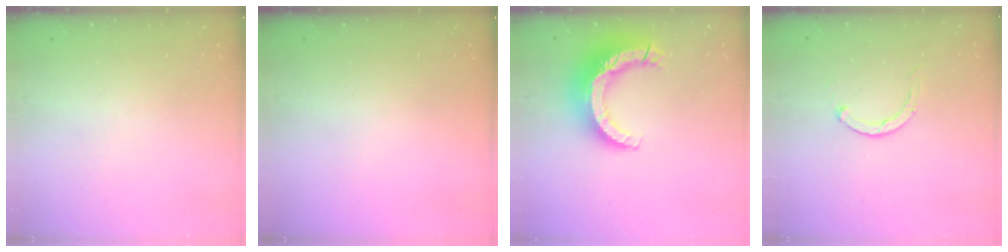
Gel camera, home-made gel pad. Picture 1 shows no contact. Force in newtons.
{"total": 0.0}
{"total": 14.0, "press": 13.9, "slide": 1.3}
{"total": 2.8, "press": 2.8, "slide": 0.5}